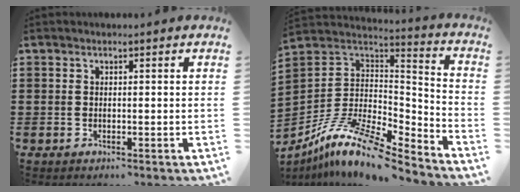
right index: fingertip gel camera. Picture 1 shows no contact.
{"total": 12.5, "force": [-8.9, 3.6, 8.1], "torque": [-0.170, 0.012, -0.173]}